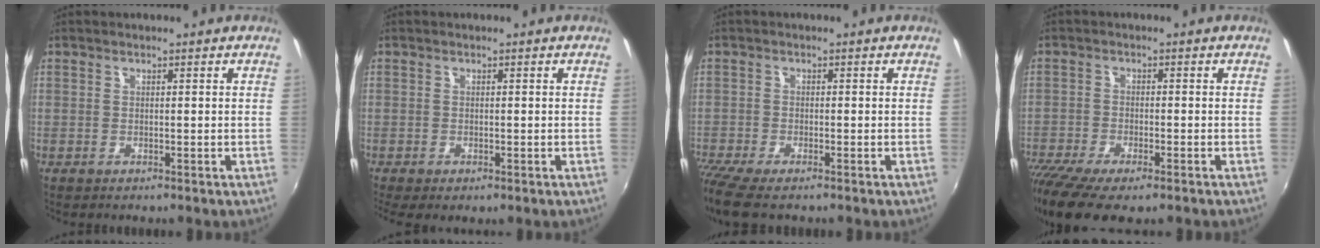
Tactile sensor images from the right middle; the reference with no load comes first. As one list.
[{"total": 2.1, "force": [-1.1, 0.6, 1.6], "torque": [-0.030, -0.009, -0.013]}, {"total": 6.4, "force": [-5.1, 0.9, 3.8], "torque": [-0.096, -0.032, -0.097]}, {"total": 13.3, "force": [-9.3, 3.9, 8.7], "torque": [-0.200, -0.064, -0.163]}]